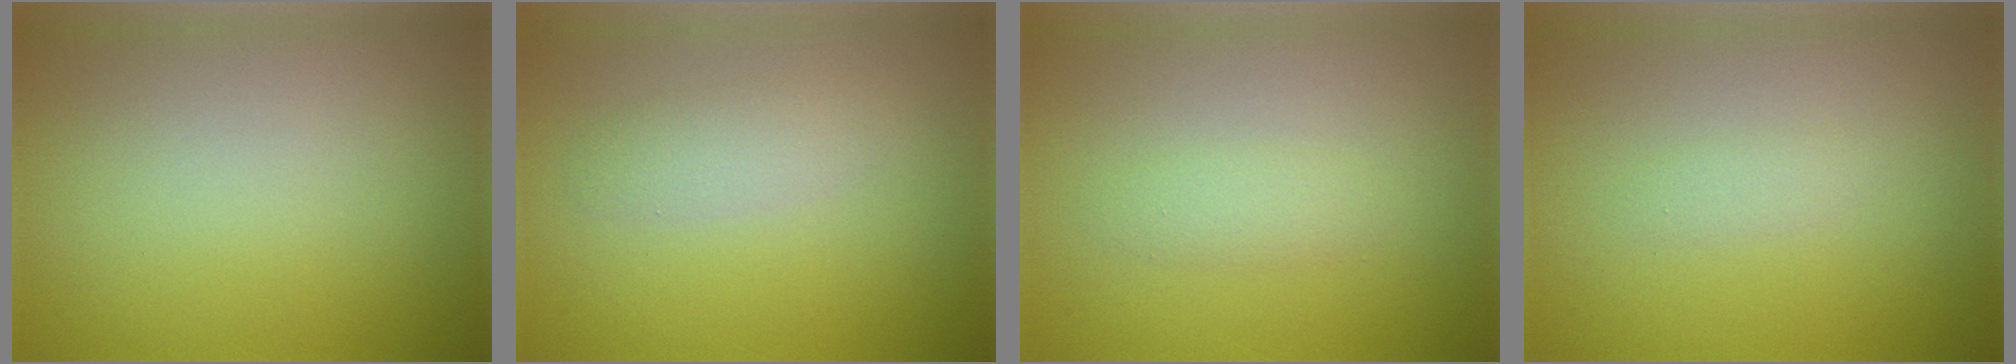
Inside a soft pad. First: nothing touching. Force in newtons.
{"total": 1.7, "press": 1.7, "slide": 0.1}
{"total": 1.5, "press": 1.5, "slide": 0.1}
{"total": 0.8, "press": 0.8, "slide": 0.0}